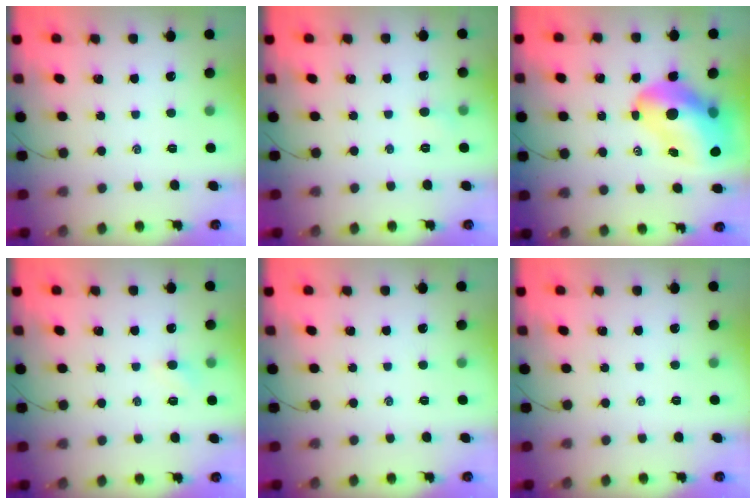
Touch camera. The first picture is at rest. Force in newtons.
{"total": 2.8, "press": 2.6, "slide": 1.0}
{"total": 16.0, "press": 15.4, "slide": 4.6}
{"total": 2.7, "press": 2.6, "slide": 0.9}
{"total": 0.0}
{"total": 0.0}